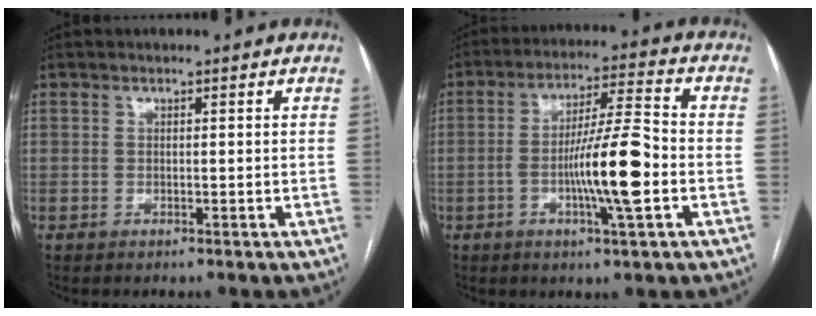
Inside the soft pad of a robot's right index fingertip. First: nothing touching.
{"total": 11.4, "force": [-2.8, 0.4, 11.0], "torque": [-0.193, 0.002, -0.052]}